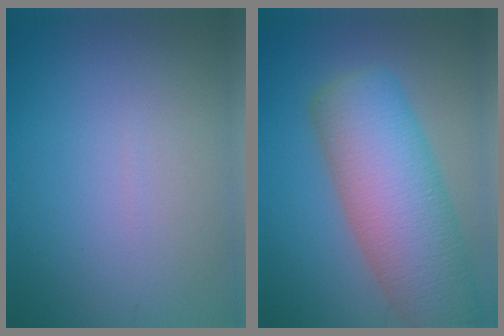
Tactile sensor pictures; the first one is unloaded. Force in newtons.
{"total": 10.4, "press": 10.4, "slide": 0.4}